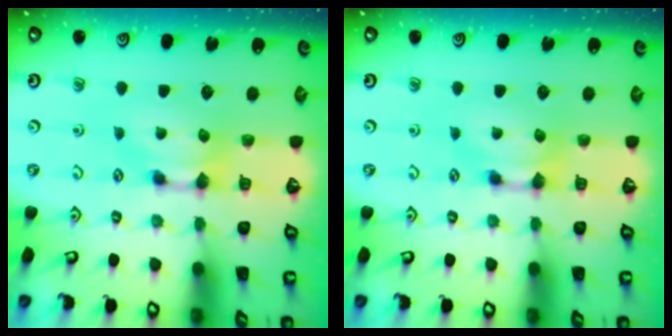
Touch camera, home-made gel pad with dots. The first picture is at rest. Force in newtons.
{"total": 0.0}